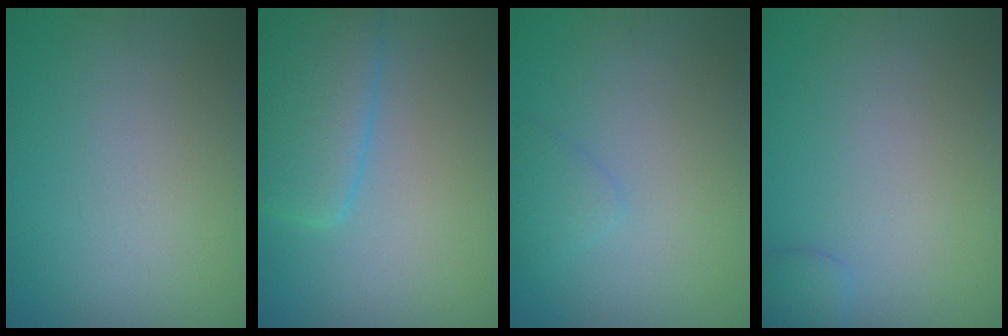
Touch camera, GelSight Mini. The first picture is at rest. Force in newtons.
{"total": 5.1, "press": 5.1, "slide": 0.2}
{"total": 1.2, "press": 1.1, "slide": 0.1}
{"total": 1.3, "press": 1.3, "slide": 0.1}